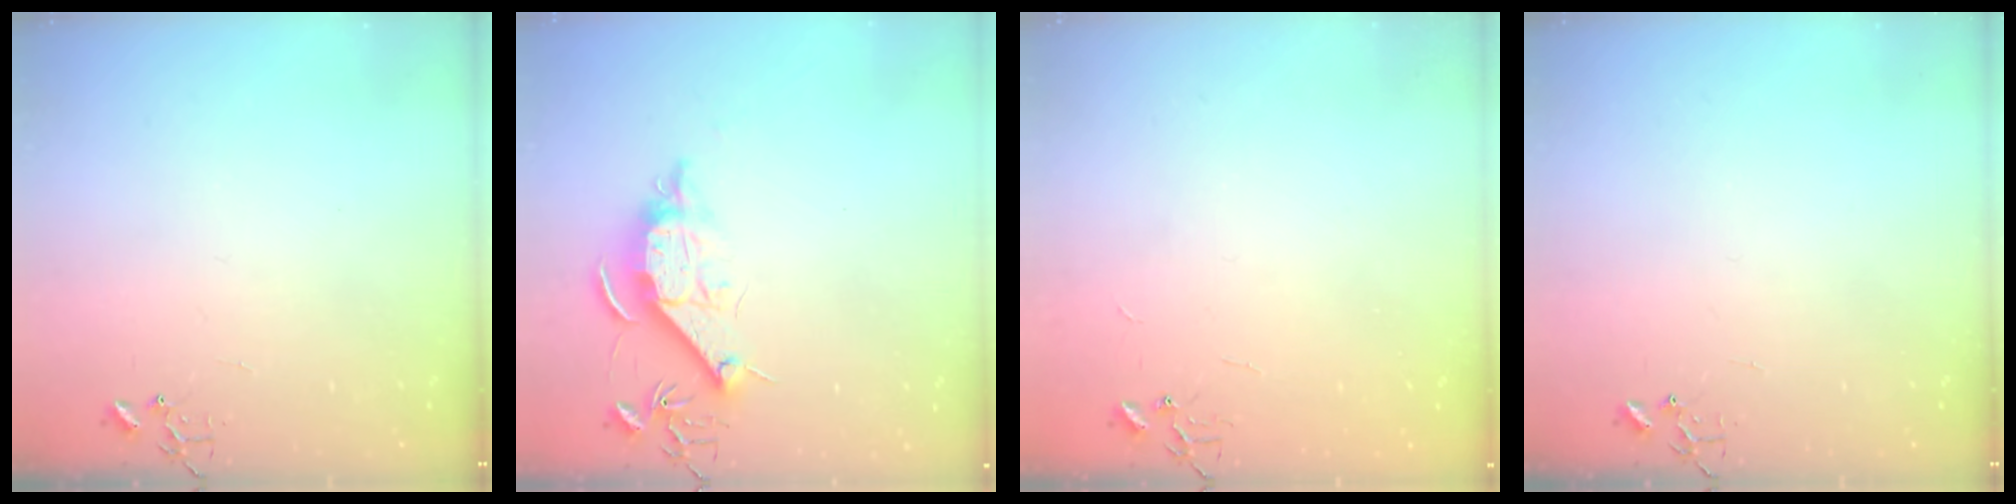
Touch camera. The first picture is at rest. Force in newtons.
{"total": 12.0, "press": 12.0, "slide": 0.6}
{"total": 2.2, "press": 2.2, "slide": 0.3}
{"total": 0.0}